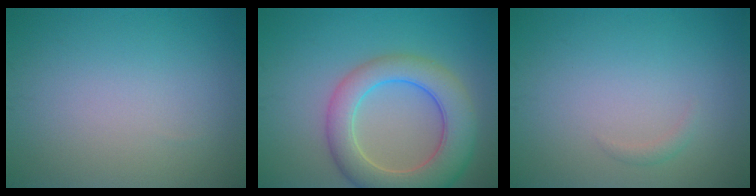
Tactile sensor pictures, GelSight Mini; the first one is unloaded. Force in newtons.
{"total": 7.6, "press": 7.5, "slide": 0.4}
{"total": 0.7, "press": 0.7, "slide": 0.1}